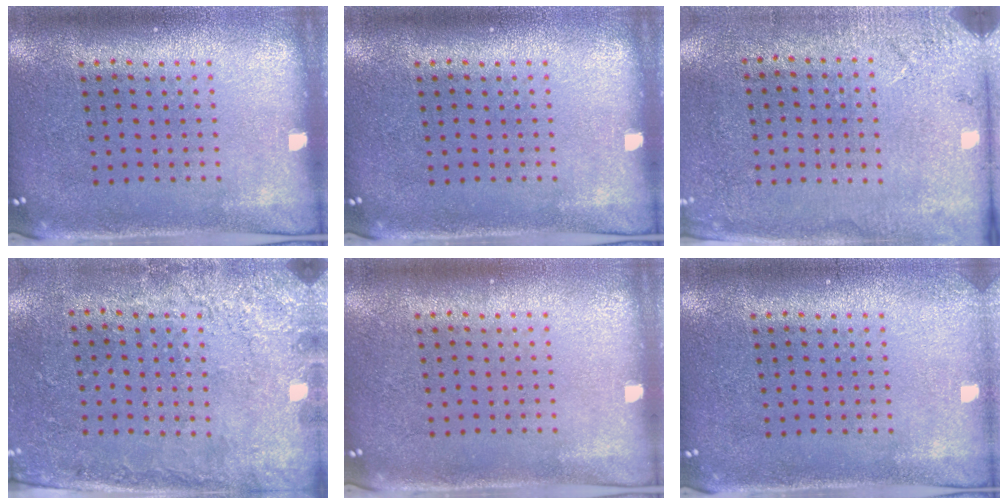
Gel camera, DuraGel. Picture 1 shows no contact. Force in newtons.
{"total": 0.0}
{"total": 2.7, "press": 2.3, "slide": 1.3}
{"total": 2.7, "press": 2.2, "slide": 1.5}
{"total": 0.0}
{"total": 1.0, "press": 1.0, "slide": 0.1}